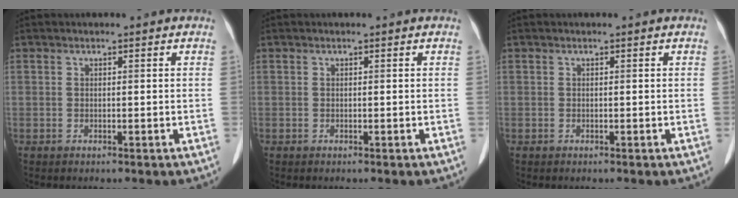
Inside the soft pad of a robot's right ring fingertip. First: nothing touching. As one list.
[{"total": 0.0}, {"total": 0.0}]